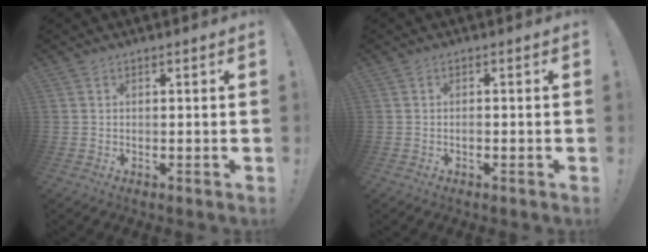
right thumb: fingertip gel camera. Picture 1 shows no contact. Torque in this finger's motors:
{"motor_torque": [-0.16, -0.33, -0.13, -0.03, 0.04]}